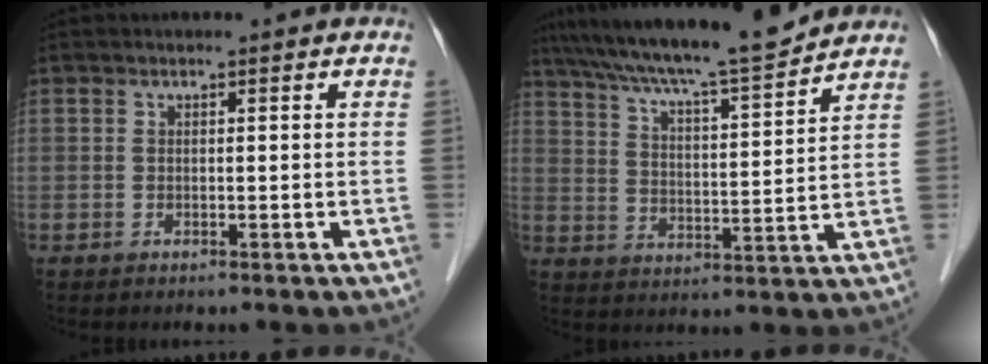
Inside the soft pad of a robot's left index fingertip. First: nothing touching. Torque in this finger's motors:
{"motor_torque": [0.51, -0.74, 0.69, 0.18]}